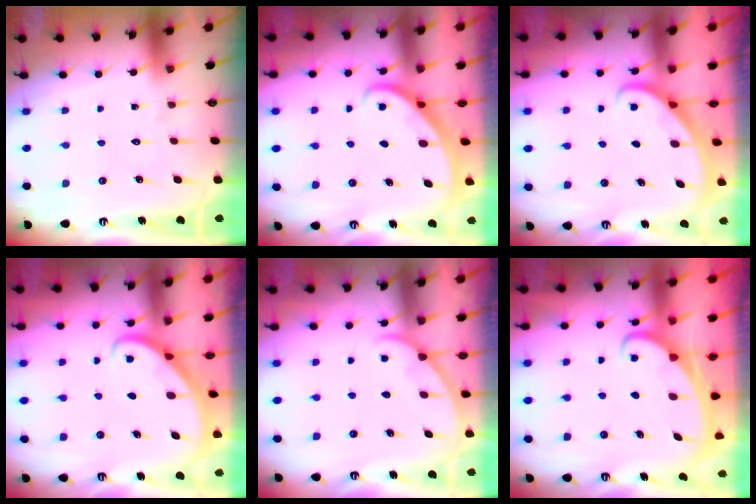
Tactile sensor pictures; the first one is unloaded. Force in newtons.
{"total": 2.3, "press": 2.3, "slide": 0.2}
{"total": 2.6, "press": 2.6, "slide": 0.1}
{"total": 2.7, "press": 2.7, "slide": 0.2}
{"total": 3.4, "press": 3.3, "slide": 0.2}
{"total": 2.5, "press": 2.4, "slide": 0.4}